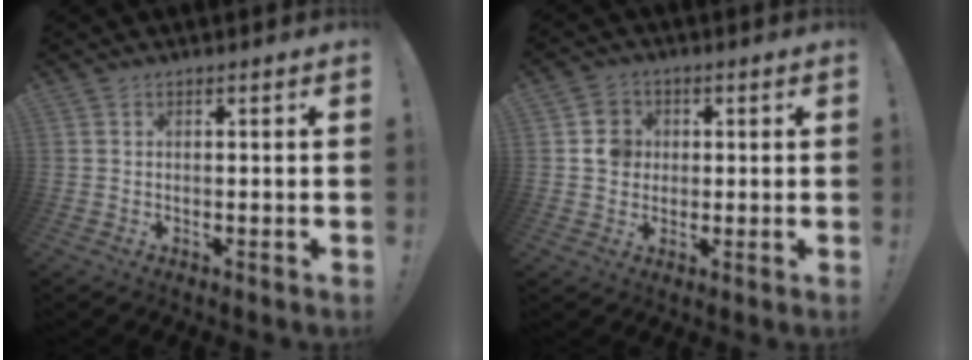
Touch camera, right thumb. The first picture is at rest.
{"total": 6.2, "force": [0.6, 5.9, 1.7], "torque": [-0.020, 0.006, 0.013]}